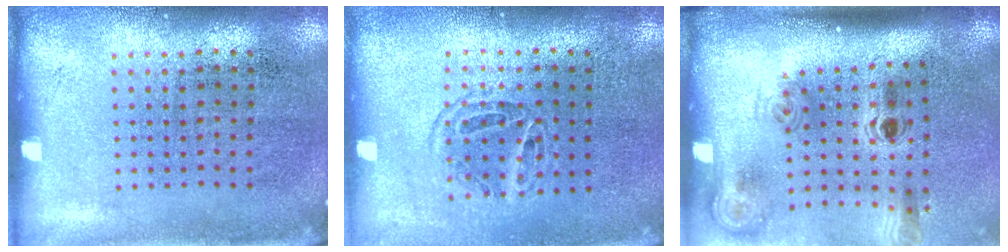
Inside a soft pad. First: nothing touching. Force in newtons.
{"total": 1.3, "press": 1.1, "slide": 0.7}
{"total": 2.2, "press": 1.4, "slide": 1.7}